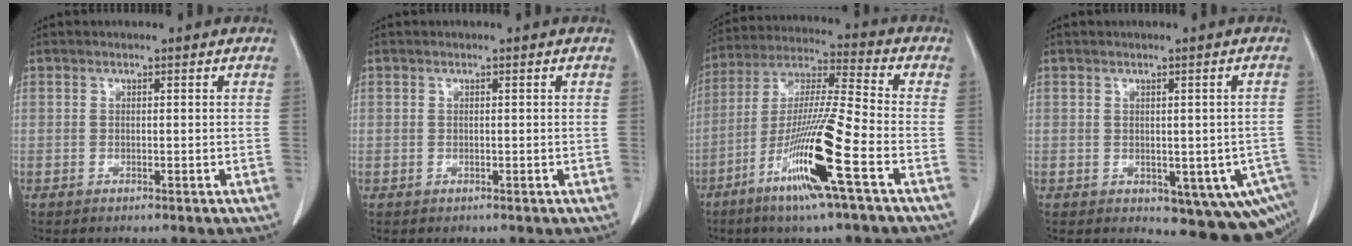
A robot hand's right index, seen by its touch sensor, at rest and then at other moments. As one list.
[{"total": 0.6, "force": [-0.1, 0.6, 0.0], "torque": [0.001, 0.004, -0.003]}, {"total": 15.6, "force": [-6.9, -0.6, 14.0], "torque": [-0.280, -0.020, -0.134]}, {"total": 10.4, "force": [-4.1, 5.2, 8.0], "torque": [-0.071, 0.008, -0.042]}]